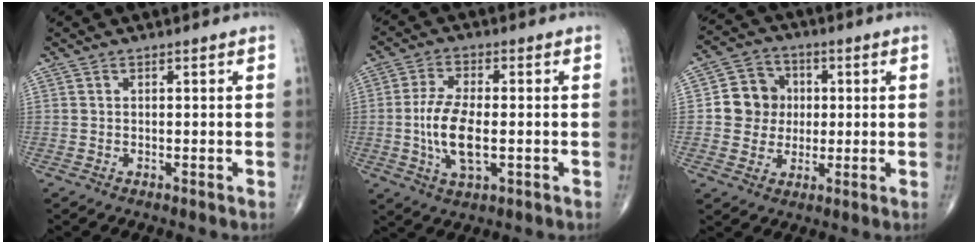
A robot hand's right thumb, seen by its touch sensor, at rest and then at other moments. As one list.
[{"total": 9.8, "force": [-1.2, 4.3, 8.7], "torque": [-0.177, -0.001, -0.023]}, {"total": 9.1, "force": [0.6, 8.4, 3.4], "torque": [-0.018, 0.009, 0.003]}]